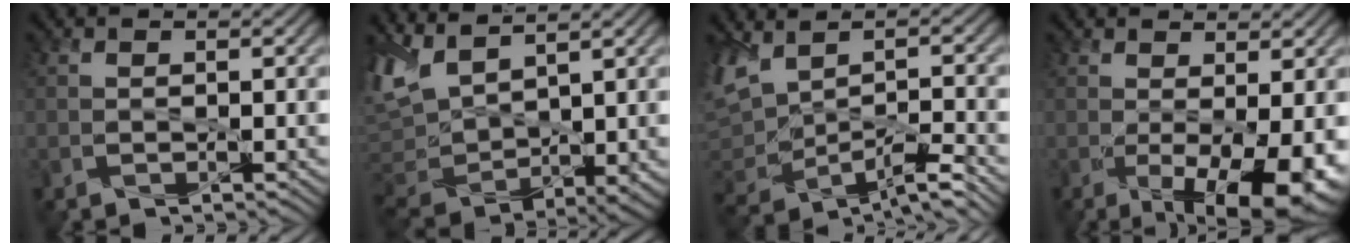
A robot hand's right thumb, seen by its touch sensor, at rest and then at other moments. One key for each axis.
{"total": 9.7, "fx": 5.1, "fy": 4.7, "fz": 6.8, "tx": -0.195, "ty": 0.005, "tz": 0.101}
{"total": 8.0, "fx": -1.9, "fy": 4.6, "fz": 6.3, "tx": -0.149, "ty": -0.021, "tz": -0.035}
{"total": 8.5, "fx": -1.9, "fy": 2.9, "fz": 7.8, "tx": -0.123, "ty": -0.015, "tz": -0.015}